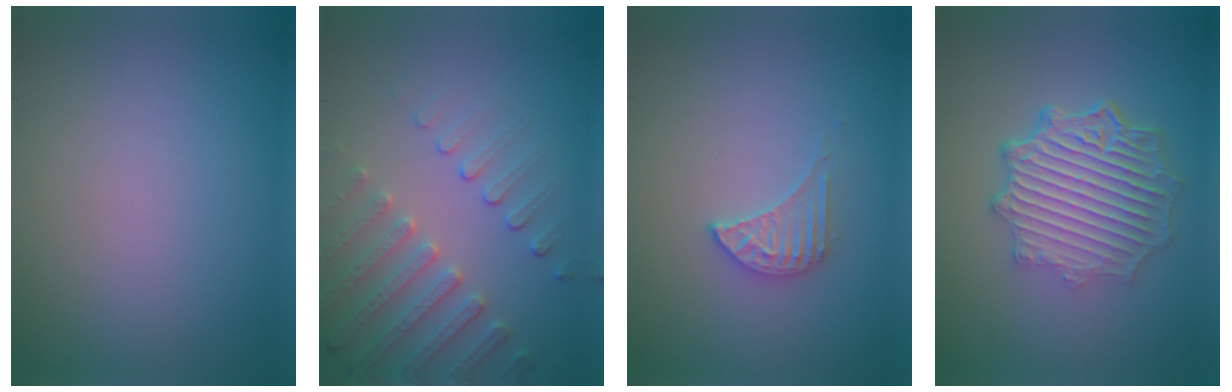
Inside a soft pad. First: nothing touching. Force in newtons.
{"total": 4.5, "press": 3.5, "slide": 2.8}
{"total": 2.3, "press": 2.3, "slide": 0.3}
{"total": 7.0, "press": 5.2, "slide": 4.6}